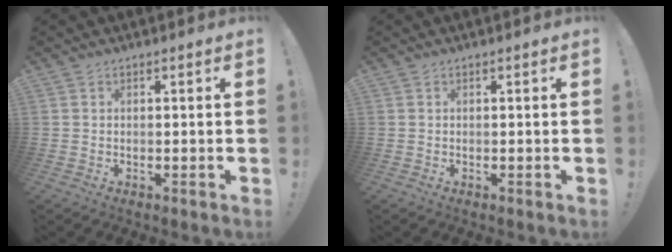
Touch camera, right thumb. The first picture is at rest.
{"total": 0.0}